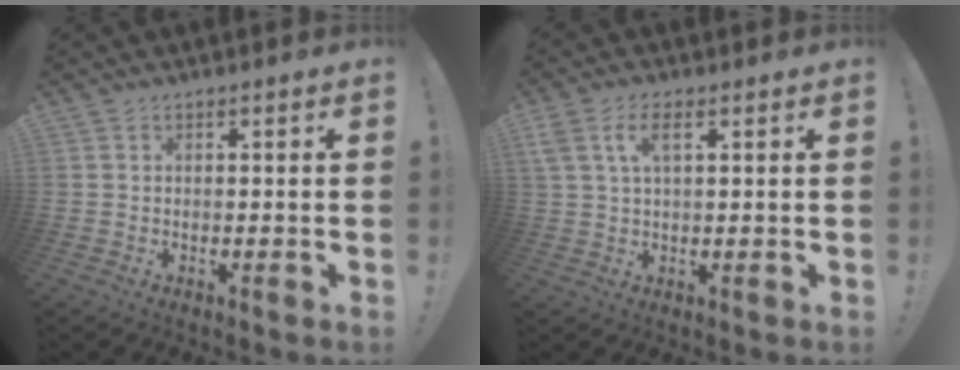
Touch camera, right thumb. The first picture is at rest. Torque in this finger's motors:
{"motor_torque": [-0.11, 0.94, 0.37, -0.31, 0.02]}